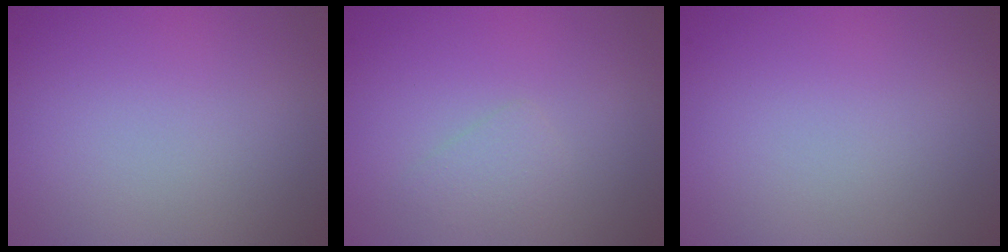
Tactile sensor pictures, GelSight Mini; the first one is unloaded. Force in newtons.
{"total": 1.3, "press": 1.3, "slide": 0.0}
{"total": 0.0}